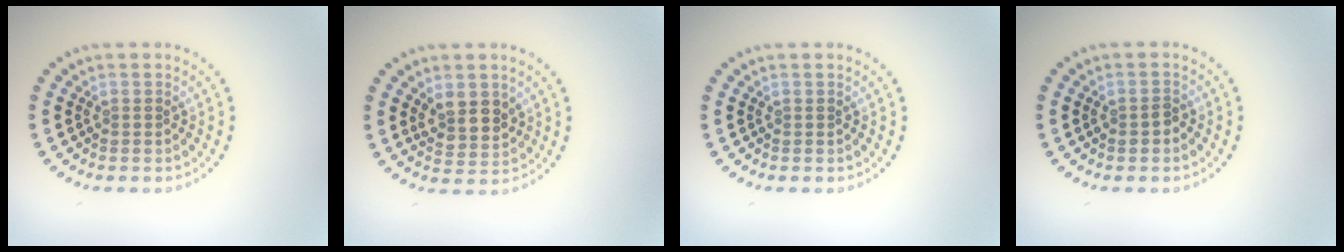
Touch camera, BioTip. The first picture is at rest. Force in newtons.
{"total": 2.8, "press": 2.6, "slide": 1.2}
{"total": 0.0}
{"total": 1.1, "press": 1.1, "slide": 0.3}